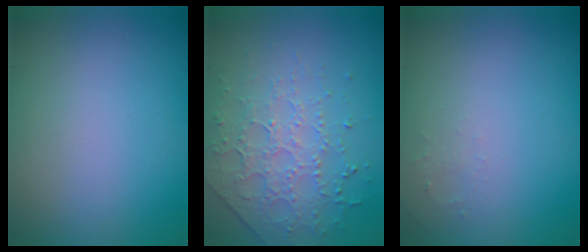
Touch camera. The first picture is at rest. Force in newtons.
{"total": 4.1, "press": 3.3, "slide": 2.4}
{"total": 0.8, "press": 0.8, "slide": 0.3}